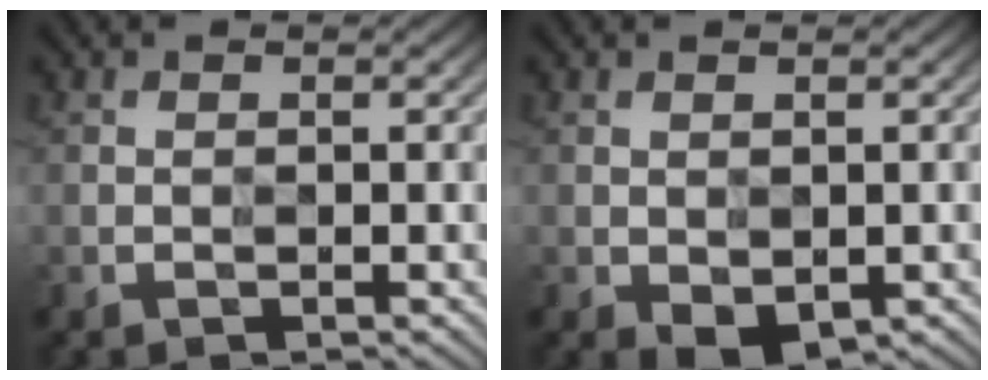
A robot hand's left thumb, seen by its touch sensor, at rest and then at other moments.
{"total": 2.3, "force": [-1.1, 1.4, 1.3], "torque": [-0.025, -0.005, -0.016]}